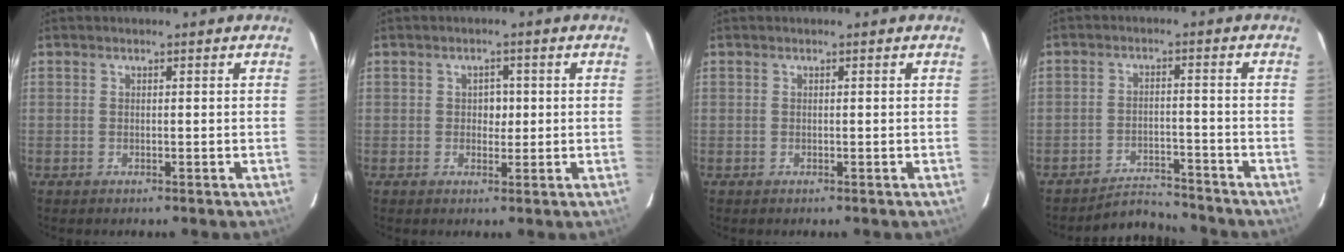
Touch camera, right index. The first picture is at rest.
{"total": 2.3, "force": [0.1, 1.6, 1.6], "torque": [-0.019, 0.002, 0.002]}
{"total": 0.0}
{"total": 5.2, "force": [-5.1, 0.7, -0.7], "torque": [0.010, 0.004, -0.081]}